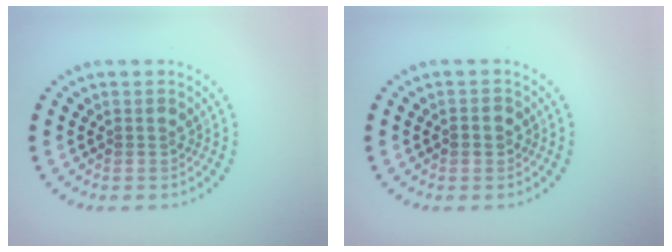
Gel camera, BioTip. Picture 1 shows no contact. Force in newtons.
{"total": 1.5, "press": 1.5, "slide": 0.1}